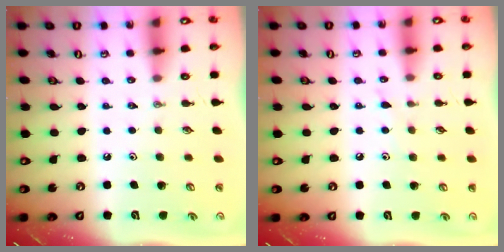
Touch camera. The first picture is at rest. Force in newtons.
{"total": 5.0, "press": 4.9, "slide": 0.6}